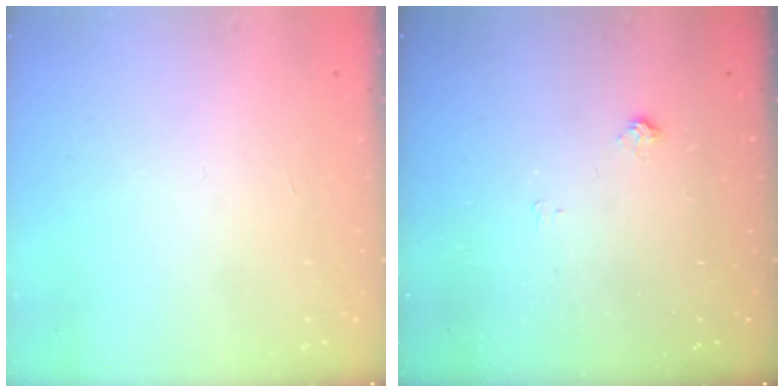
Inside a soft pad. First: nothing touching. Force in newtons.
{"total": 6.9, "press": 6.9, "slide": 0.6}